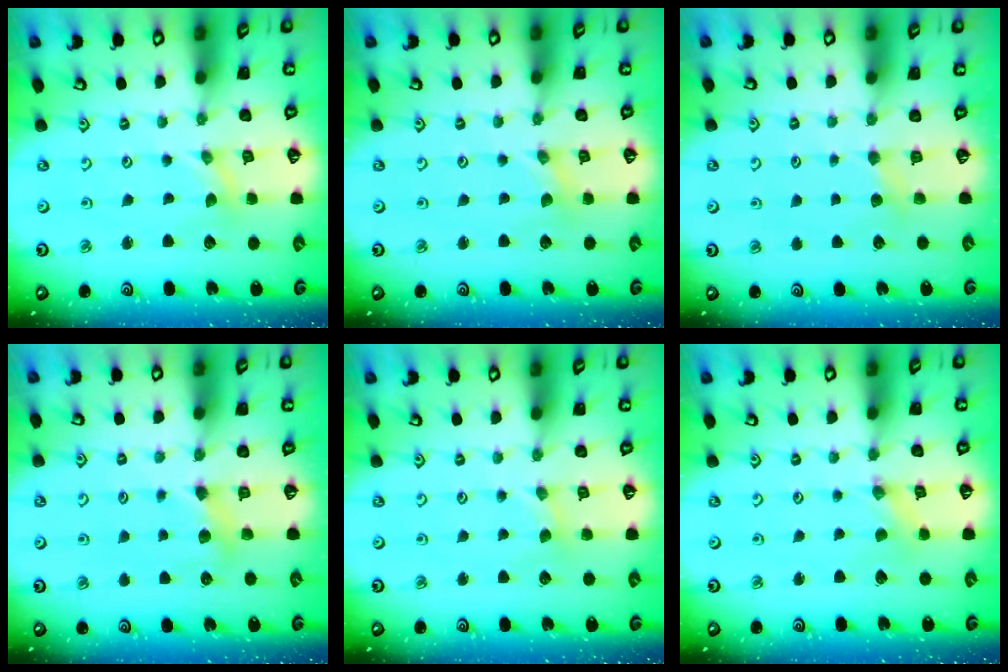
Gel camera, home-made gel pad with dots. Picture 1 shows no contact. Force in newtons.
{"total": 0.0}
{"total": 3.6, "press": 3.5, "slide": 0.5}
{"total": 3.3, "press": 3.3, "slide": 0.3}
{"total": 1.1, "press": 1.1, "slide": 0.3}
{"total": 0.0}